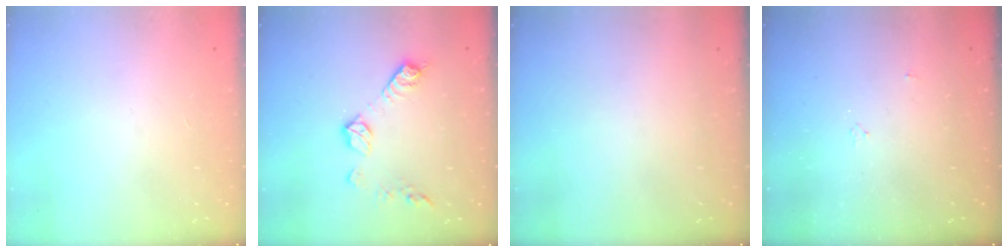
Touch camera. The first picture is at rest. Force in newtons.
{"total": 10.2, "press": 10.2, "slide": 0.2}
{"total": 0.0}
{"total": 2.7, "press": 2.7, "slide": 0.5}